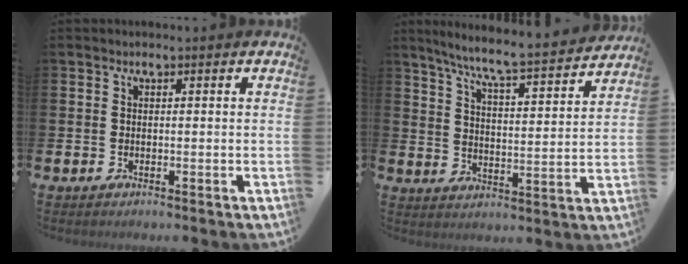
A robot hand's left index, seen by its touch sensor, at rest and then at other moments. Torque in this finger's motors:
{"motor_torque": [0.04, -0.43, 0.49, 0.19]}